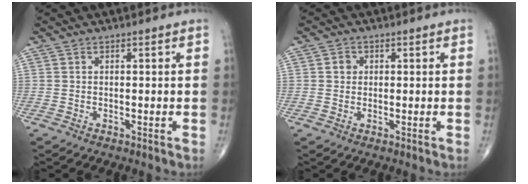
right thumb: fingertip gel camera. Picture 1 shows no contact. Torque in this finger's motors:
{"motor_torque": [0.06, 0.84, 0.49, 0.19, -0.01]}